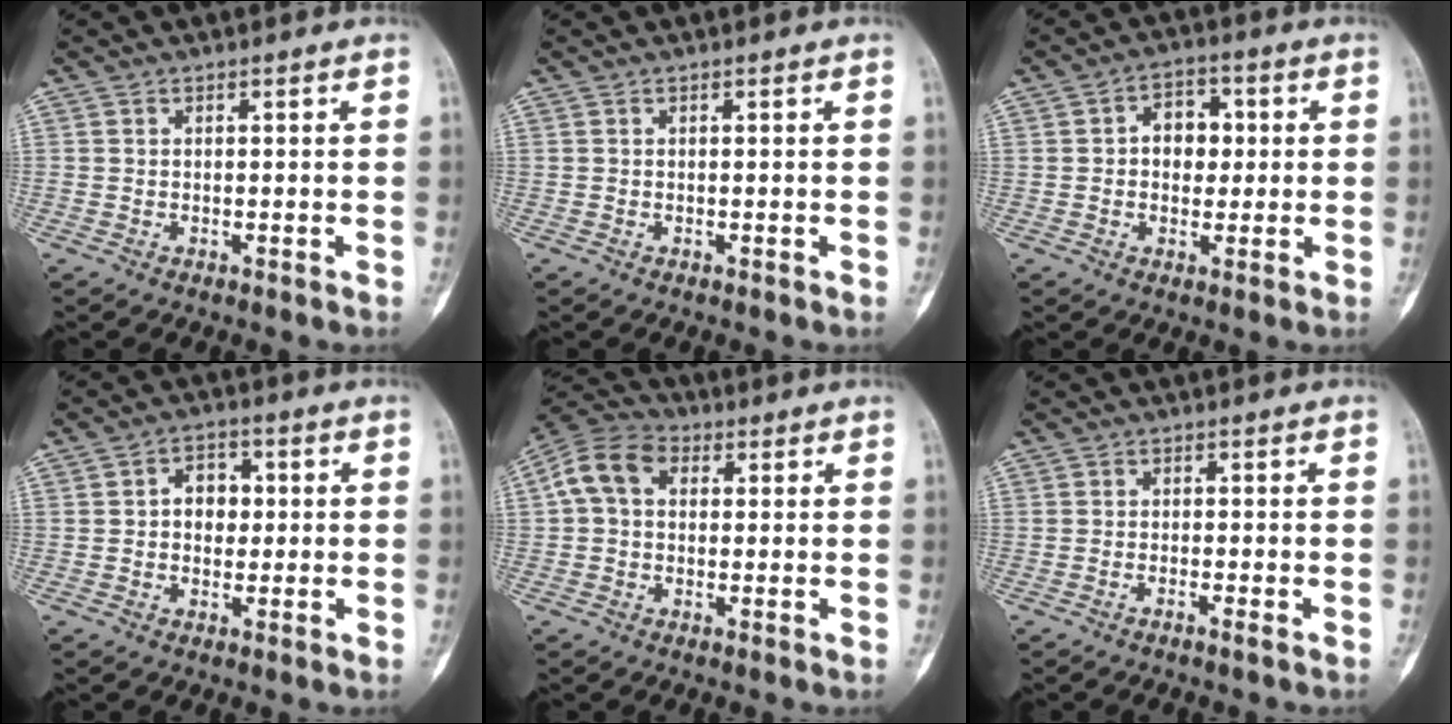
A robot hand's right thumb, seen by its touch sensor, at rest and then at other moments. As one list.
[{"total": 0.0}, {"total": 6.6, "force": [0.7, 4.9, 4.4], "torque": [-0.030, 0.009, 0.003]}, {"total": 5.3, "force": [0.4, 4.1, 3.4], "torque": [-0.023, 0.009, 0.000]}, {"total": 9.0, "force": [1.7, 6.6, 5.8], "torque": [-0.104, 0.029, 0.022]}, {"total": 1.1, "force": [-0.7, -0.2, 0.8], "torque": [-0.022, 0.002, -0.016]}]